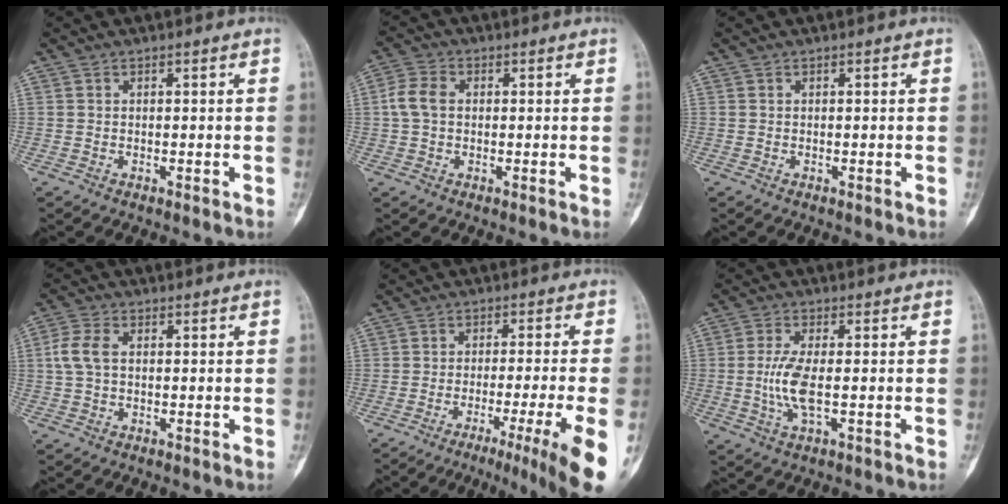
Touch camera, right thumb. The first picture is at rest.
{"total": 5.0, "force": [0.3, 3.6, 3.5], "torque": [-0.077, 0.014, 0.001]}
{"total": 0.0}
{"total": 5.0, "force": [0.5, 3.1, 3.9], "torque": [-0.096, 0.012, 0.007]}
{"total": 13.2, "force": [-6.5, -0.7, 11.5], "torque": [-0.143, -0.001, -0.096]}
{"total": 6.3, "force": [-0.7, 2.0, 6.0], "torque": [-0.137, -0.005, -0.015]}